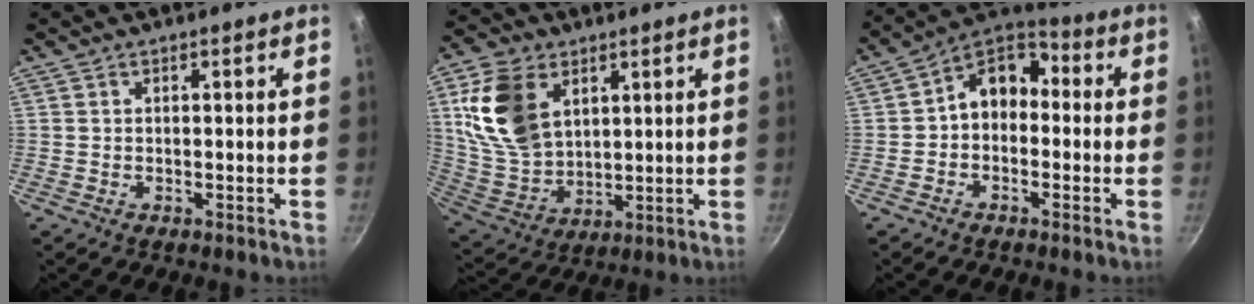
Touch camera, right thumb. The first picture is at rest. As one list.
[{"total": 16.0, "force": [5.6, 10.6, 10.6], "torque": [-0.181, -0.020, 0.123]}, {"total": 9.4, "force": [-0.5, 7.1, 6.1], "torque": [-0.063, 0.046, -0.030]}]